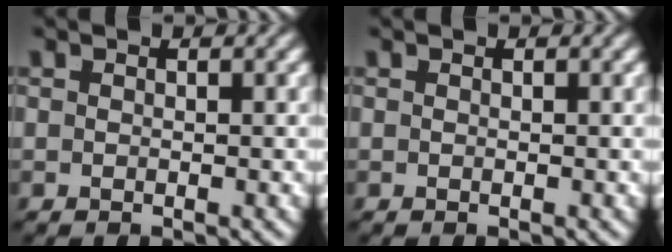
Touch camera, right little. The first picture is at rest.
{"total": 0.0}